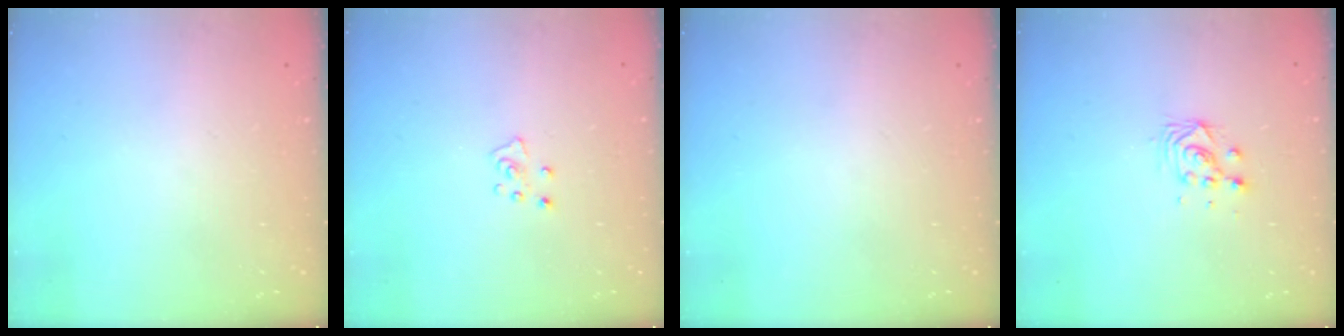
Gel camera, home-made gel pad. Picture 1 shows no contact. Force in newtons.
{"total": 5.0, "press": 5.0, "slide": 0.3}
{"total": 0.0}
{"total": 4.8, "press": 4.8, "slide": 0.3}